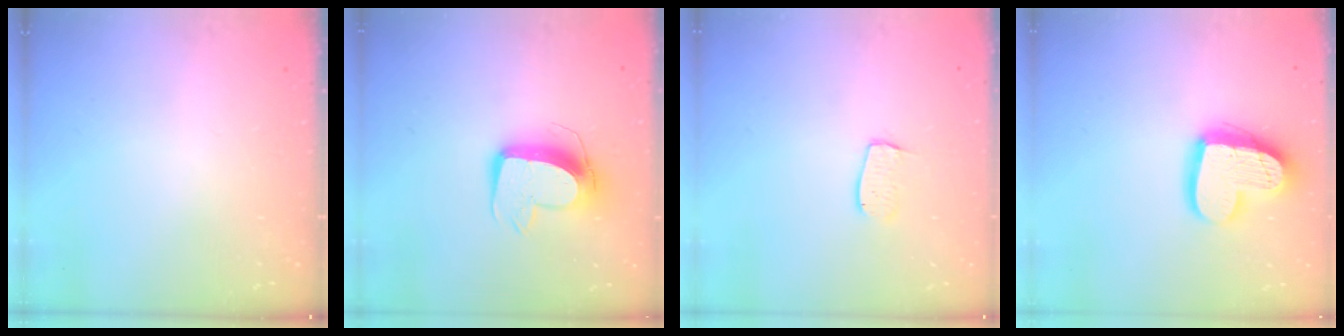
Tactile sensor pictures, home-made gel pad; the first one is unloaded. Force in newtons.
{"total": 11.7, "press": 11.6, "slide": 1.0}
{"total": 5.5, "press": 5.5, "slide": 0.4}
{"total": 17.8, "press": 17.7, "slide": 1.4}